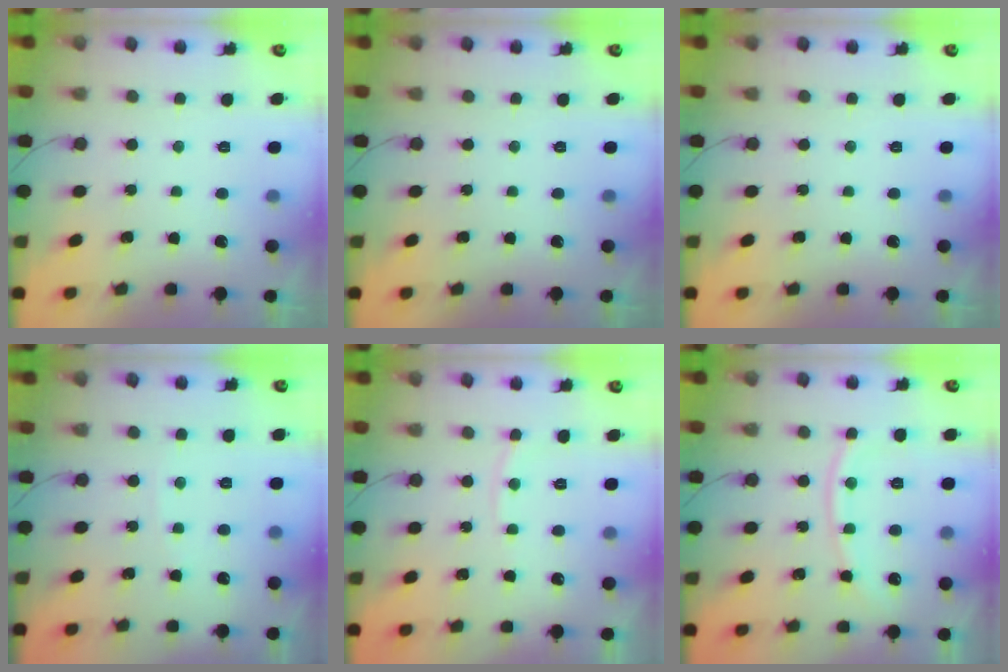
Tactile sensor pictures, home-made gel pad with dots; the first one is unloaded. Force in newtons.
{"total": 0.0}
{"total": 0.0}
{"total": 2.3, "press": 2.3, "slide": 0.3}
{"total": 4.1, "press": 4.0, "slide": 0.5}
{"total": 10.8, "press": 10.7, "slide": 1.3}